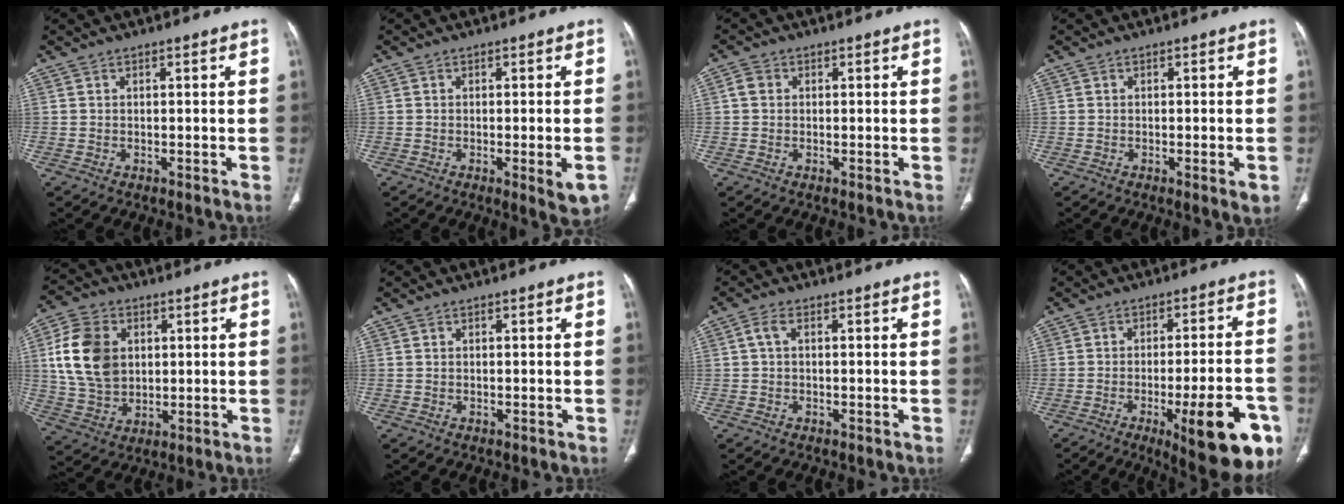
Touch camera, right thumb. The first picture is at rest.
{"total": 5.1, "force": [-1.8, 1.2, 4.6], "torque": [-0.055, -0.007, -0.020]}
{"total": 2.1, "force": [0.3, 1.8, 1.0], "torque": [-0.016, 0.006, 0.004]}
{"total": 2.7, "force": [-0.8, 0.6, 2.5], "torque": [-0.035, -0.008, -0.009]}
{"total": 13.7, "force": [2.9, 10.2, 8.7], "torque": [-0.146, -0.004, 0.059]}
{"total": 0.0}
{"total": 1.9, "force": [0.2, 0.9, 1.6], "torque": [-0.034, 0.004, 0.001]}
{"total": 18.2, "force": [-7.8, 4.8, 15.7], "torque": [-0.159, 0.027, -0.096]}